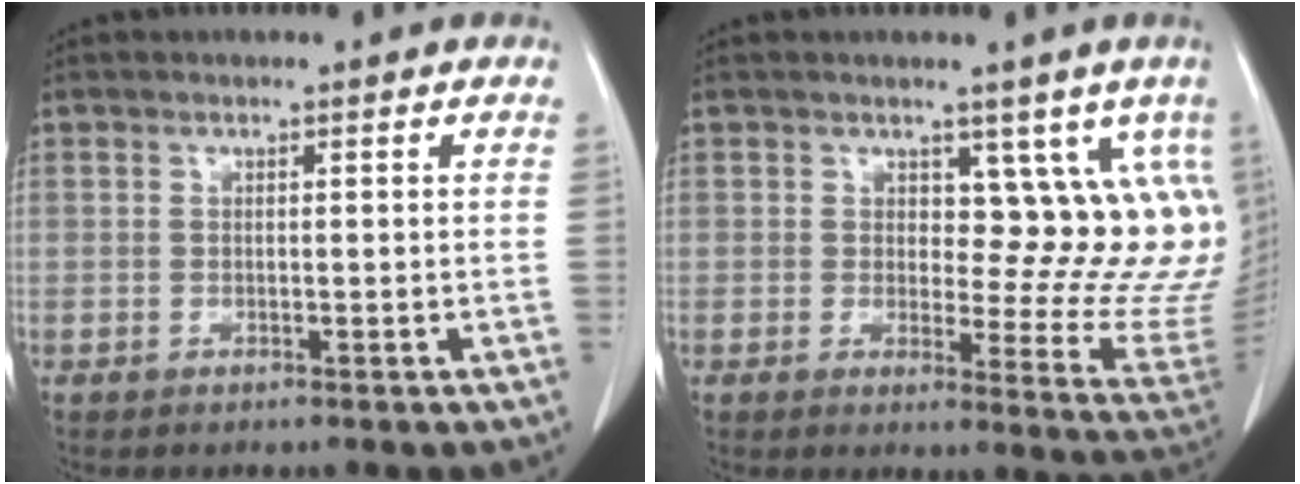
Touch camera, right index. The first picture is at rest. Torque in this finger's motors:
{"motor_torque": [-0.10, -0.01, -0.03, -0.01]}